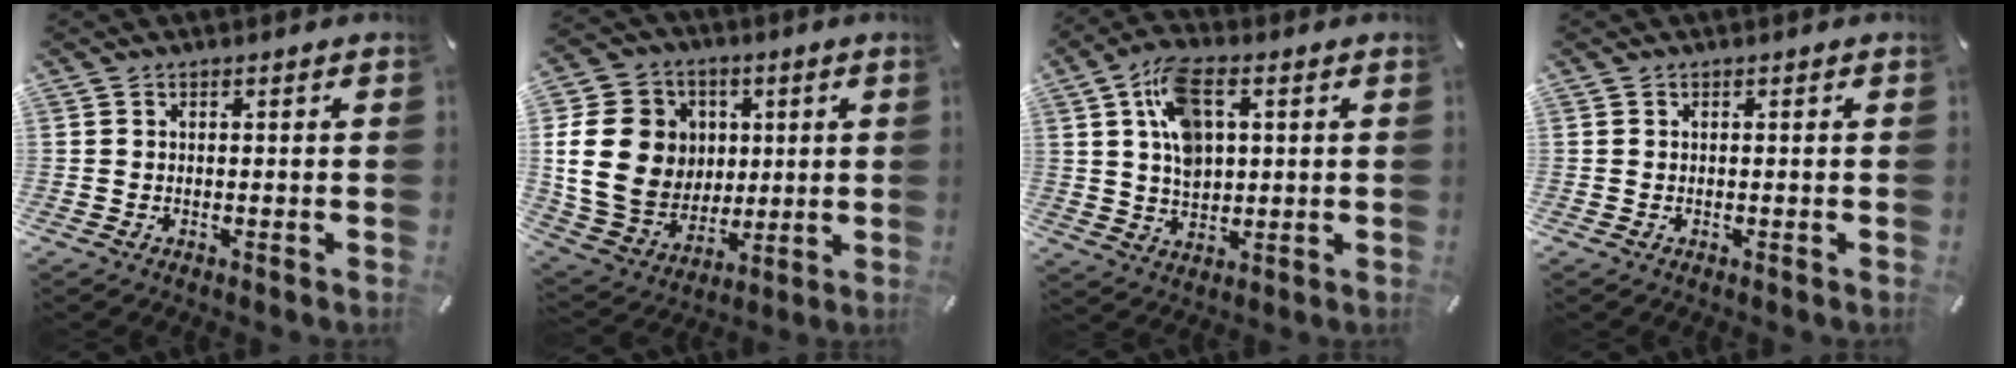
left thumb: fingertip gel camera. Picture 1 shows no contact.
{"total": 18.9, "force": [2.3, 16.6, 8.8], "torque": [-0.169, 0.001, 0.051]}
{"total": 10.4, "force": [2.9, 6.7, 7.4], "torque": [-0.141, 0.003, 0.052]}
{"total": 0.0}